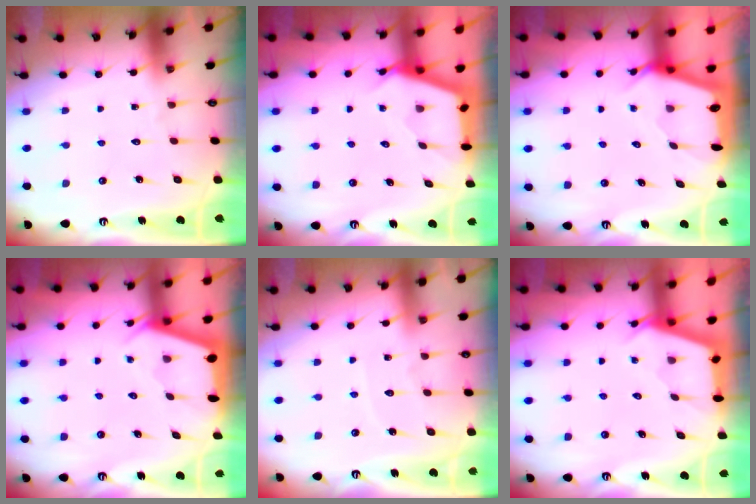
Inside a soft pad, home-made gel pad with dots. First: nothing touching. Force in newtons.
{"total": 2.7, "press": 2.7, "slide": 0.4}
{"total": 2.5, "press": 2.4, "slide": 0.3}
{"total": 2.4, "press": 2.4, "slide": 0.3}
{"total": 3.7, "press": 3.7, "slide": 0.1}
{"total": 2.5, "press": 2.5, "slide": 0.3}